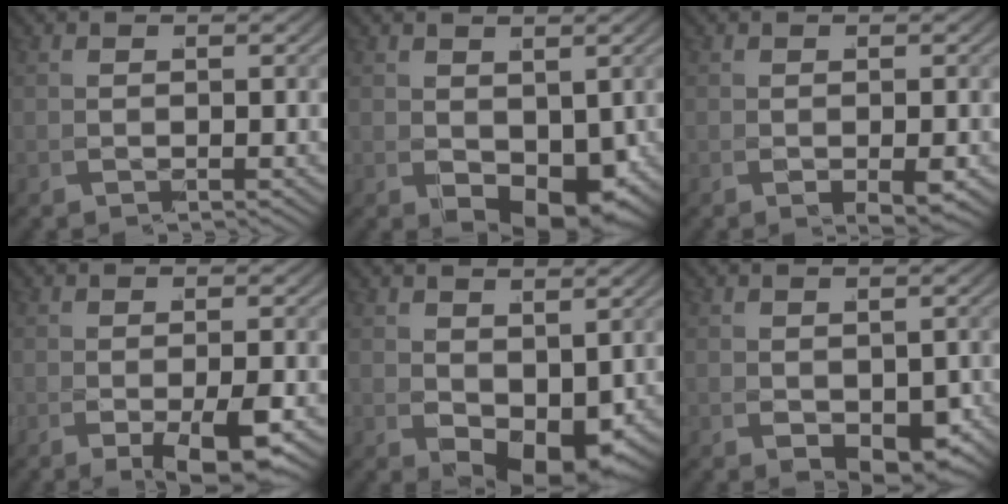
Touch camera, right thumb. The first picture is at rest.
{"total": 5.1, "force": [-0.9, 3.1, 4.0], "torque": [-0.079, -0.025, 0.000]}
{"total": 1.4, "force": [-0.4, -0.1, 1.3], "torque": [-0.019, -0.001, -0.004]}
{"total": 3.9, "force": [-1.8, 0.2, 3.4], "torque": [-0.063, -0.008, -0.024]}
{"total": 5.0, "force": [-0.6, 2.8, 4.1], "torque": [-0.079, -0.023, 0.004]}
{"total": 3.2, "force": [-1.0, 1.5, 2.6], "torque": [-0.045, -0.016, -0.005]}